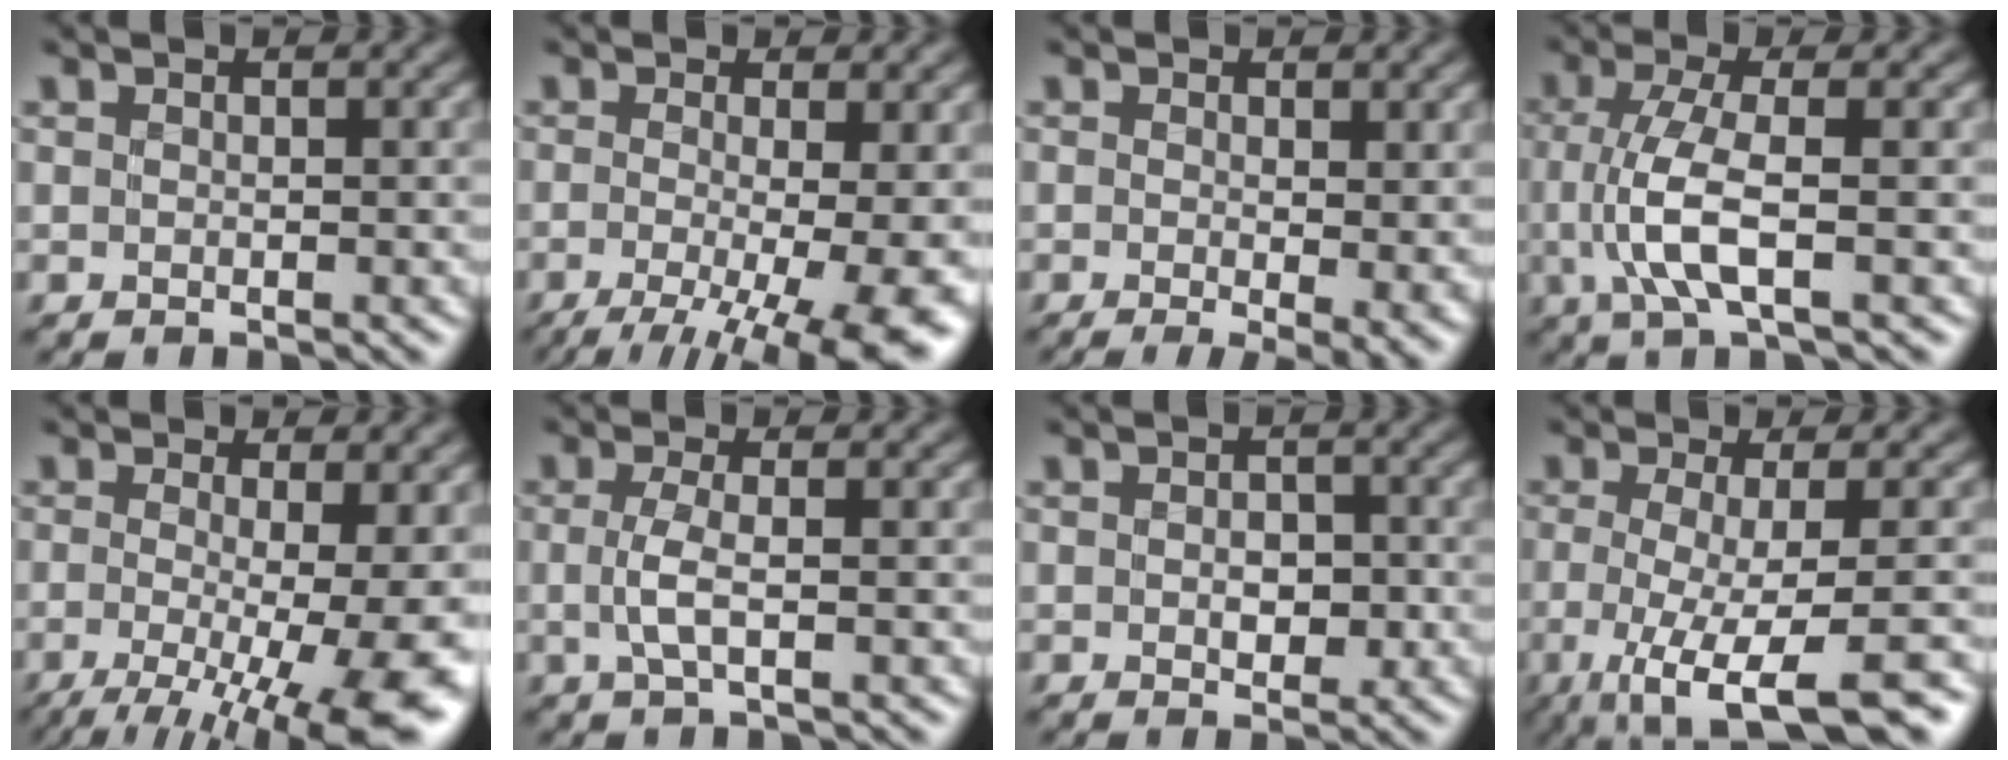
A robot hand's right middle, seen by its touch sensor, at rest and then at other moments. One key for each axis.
{"total": 10.7, "fx": -2.8, "fy": 3.5, "fz": 9.7, "tx": -0.127, "ty": -0.019, "tz": -0.030}
{"total": 3.5, "fx": -0.1, "fy": 0.8, "fz": 3.4, "tx": -0.042, "ty": -0.016, "tz": 0.001}
{"total": 5.2, "fx": -0.9, "fy": 1.4, "fz": 4.9, "tx": -0.108, "ty": -0.006, "tz": -0.014}
{"total": 13.1, "fx": -2.8, "fy": 4.1, "fz": 12.1, "tx": -0.148, "ty": -0.017, "tz": -0.030}
{"total": 2.2, "fx": -0.5, "fy": 0.6, "fz": 2.1, "tx": -0.051, "ty": -0.004, "tz": -0.010}
{"total": 2.3, "fx": -0.6, "fy": 1.5, "fz": 1.7, "tx": -0.023, "ty": -0.005, "tz": -0.009}
{"total": 8.0, "fx": -3.2, "fy": 1.9, "fz": 7.1, "tx": -0.091, "ty": -0.016, "tz": -0.055}